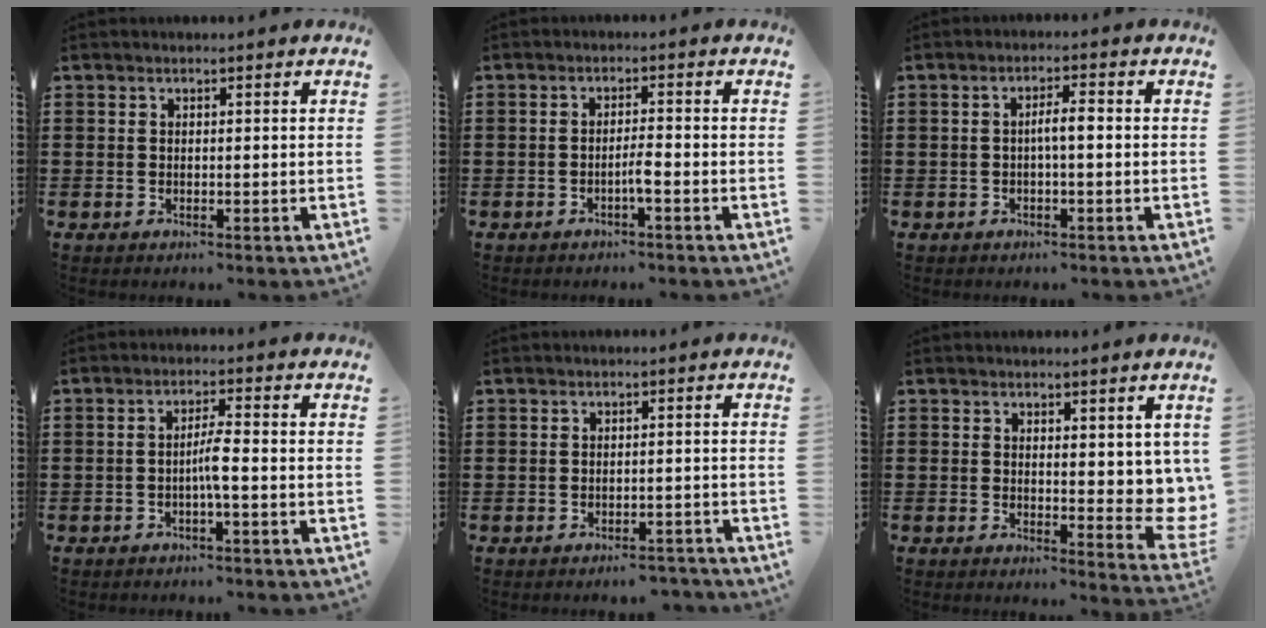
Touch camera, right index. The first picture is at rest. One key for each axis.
{"total": 2.4, "fx": -1.2, "fy": 0.1, "fz": 2.0, "tx": -0.036, "ty": 0.000, "tz": -0.023}
{"total": 2.6, "fx": -0.4, "fy": 0.4, "fz": 2.6, "tx": -0.048, "ty": 0.003, "tz": -0.009}
{"total": 3.2, "fx": -1.1, "fy": 0.0, "fz": 3.0, "tx": -0.062, "ty": -0.003, "tz": -0.025}
{"total": 2.4, "fx": -2.3, "fy": 0.4, "fz": 0.0, "tx": -0.008, "ty": 0.001, "tz": -0.051}
{"total": 3.8, "fx": 2.4, "fy": 2.0, "fz": 2.2, "tx": -0.028, "ty": -0.014, "tz": 0.041}